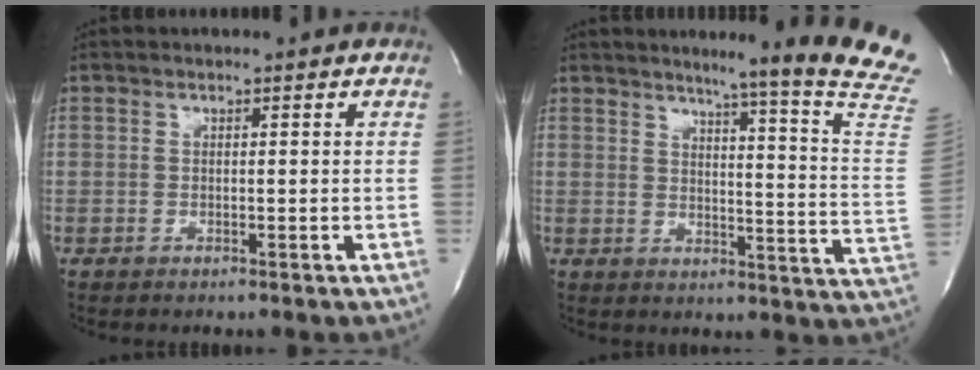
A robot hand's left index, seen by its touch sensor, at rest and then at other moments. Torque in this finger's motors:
{"motor_torque": [-0.22, -0.32, 0.28, 0.04]}